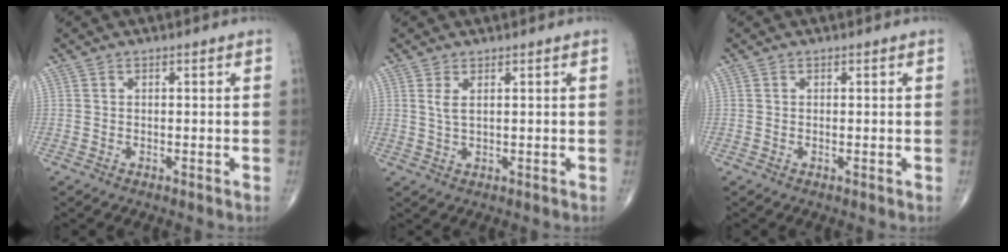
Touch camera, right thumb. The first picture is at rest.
{"total": 2.0, "force": [0.8, 0.5, 1.7], "torque": [-0.040, -0.003, 0.022]}
{"total": 0.0}